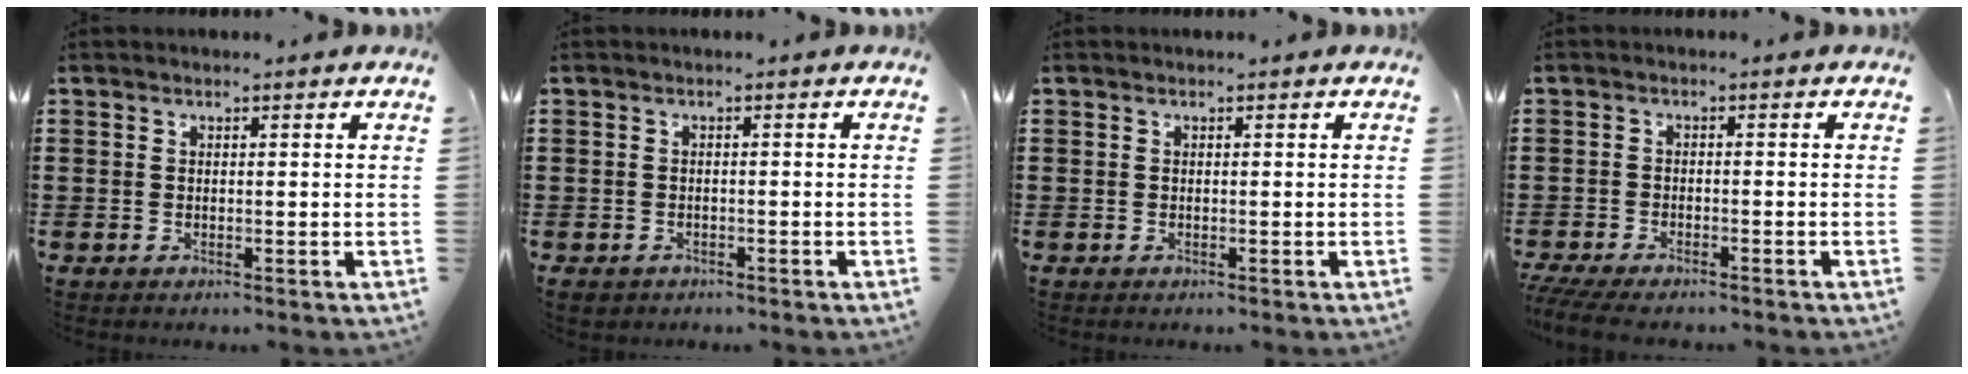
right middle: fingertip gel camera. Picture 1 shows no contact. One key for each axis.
{"total": 0.9, "fx": -0.9, "fy": 0.3, "fz": 0.2, "tx": -0.006, "ty": -0.004, "tz": -0.017}
{"total": 0.0}
{"total": 2.8, "fx": -2.6, "fy": 0.1, "fz": 1.1, "tx": -0.035, "ty": -0.009, "tz": -0.057}